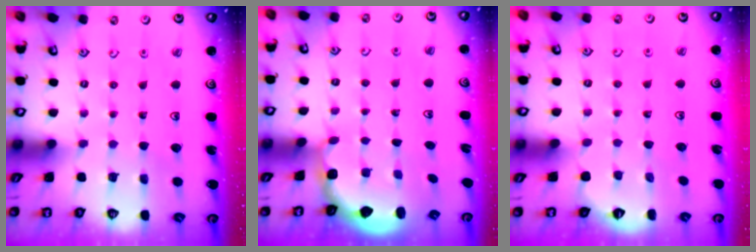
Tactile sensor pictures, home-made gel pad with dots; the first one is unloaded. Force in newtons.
{"total": 2.8, "press": 2.1, "slide": 1.9}
{"total": 1.9, "press": 0.5, "slide": 1.9}